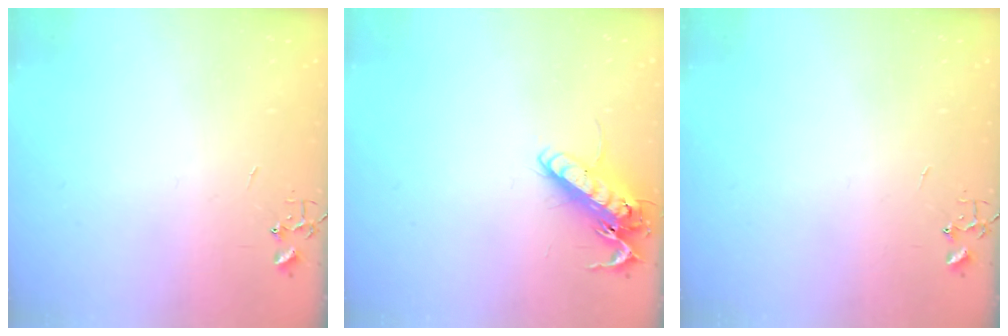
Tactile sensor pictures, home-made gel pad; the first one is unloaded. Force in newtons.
{"total": 15.0, "press": 14.7, "slide": 2.5}
{"total": 0.0}